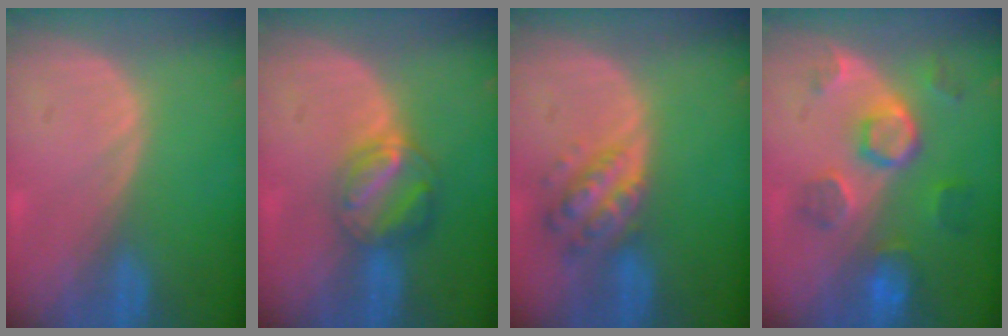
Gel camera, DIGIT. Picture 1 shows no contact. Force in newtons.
{"total": 6.3, "press": 5.6, "slide": 2.8}
{"total": 6.3, "press": 5.7, "slide": 2.7}
{"total": 8.6, "press": 7.7, "slide": 3.8}